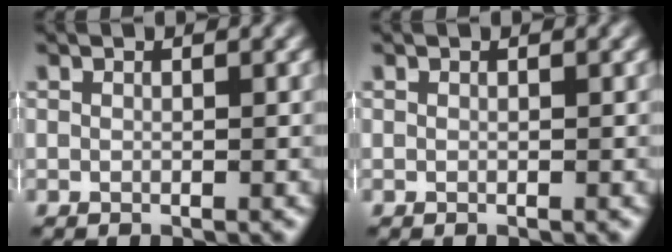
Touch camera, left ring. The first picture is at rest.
{"total": 0.0}